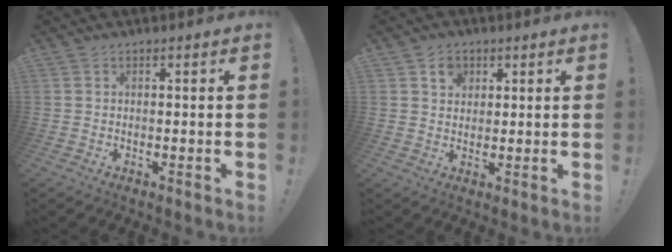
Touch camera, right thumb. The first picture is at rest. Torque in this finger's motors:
{"motor_torque": [0.16, 0.58, 0.12, -0.04, 0.00]}